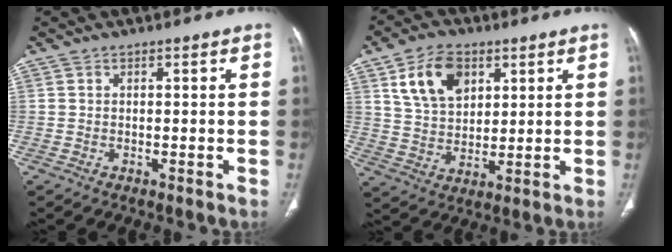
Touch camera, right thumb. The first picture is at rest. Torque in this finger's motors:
{"motor_torque": [-0.60, 0.78, 0.57, -0.01, 0.08]}